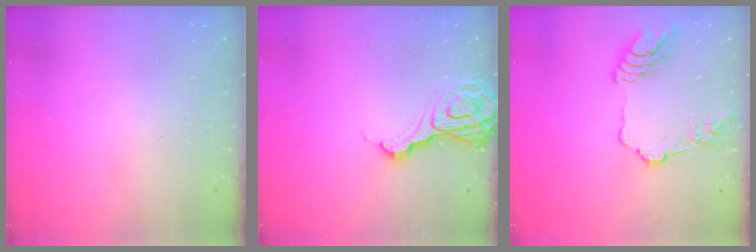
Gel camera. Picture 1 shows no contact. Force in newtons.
{"total": 12.1, "press": 12.0, "slide": 1.4}
{"total": 13.9, "press": 13.8, "slide": 1.3}